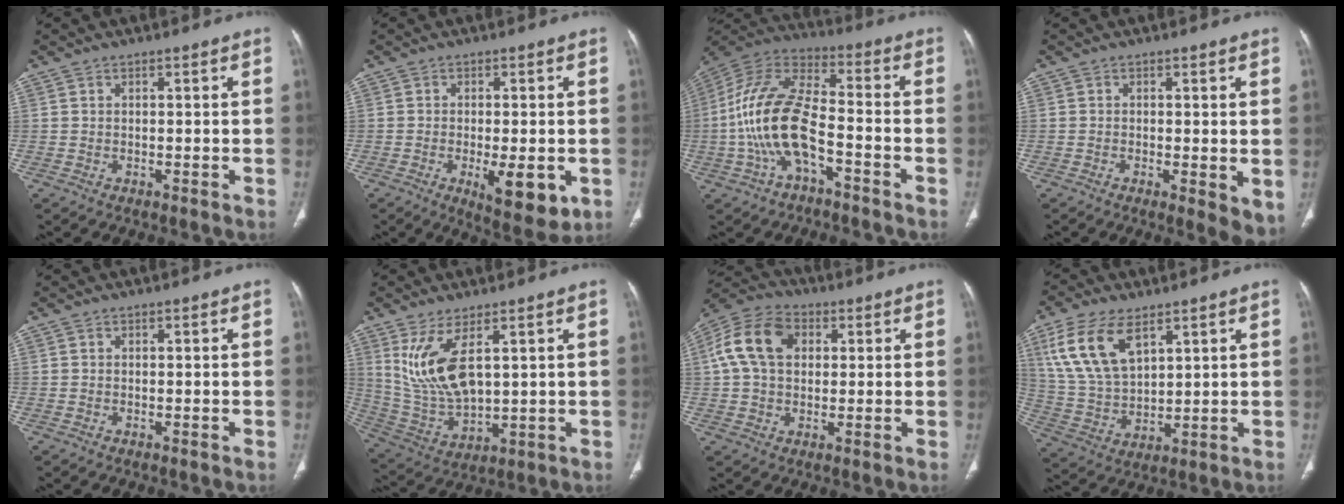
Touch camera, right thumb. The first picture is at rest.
{"total": 9.5, "force": [-2.7, 3.5, 8.3], "torque": [-0.107, -0.016, -0.034]}
{"total": 16.0, "force": [-4.7, 7.4, 13.4], "torque": [-0.278, 0.049, -0.091]}
{"total": 5.0, "force": [-0.7, 1.7, 4.6], "torque": [-0.063, -0.015, -0.013]}
{"total": 0.0}
{"total": 12.1, "force": [4.4, 5.2, 9.9], "torque": [-0.198, -0.028, 0.108]}
{"total": 12.4, "force": [2.7, 8.7, 8.4], "torque": [-0.150, 0.022, 0.038]}
{"total": 14.2, "force": [6.9, 7.5, 9.9], "torque": [-0.192, -0.018, 0.145]}